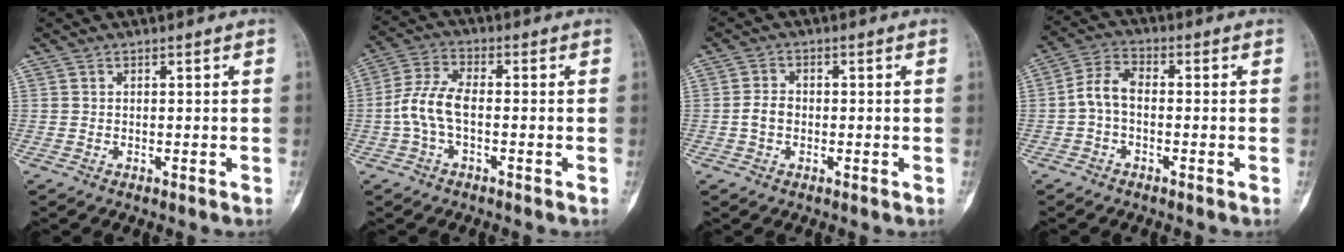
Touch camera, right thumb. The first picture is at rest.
{"total": 7.3, "force": [-1.3, 3.5, 6.3], "torque": [-0.145, 0.022, -0.030]}
{"total": 3.0, "force": [-0.6, 2.3, 1.9], "torque": [-0.032, 0.010, -0.016]}
{"total": 5.5, "force": [-0.9, 3.2, 4.4], "torque": [-0.086, 0.022, -0.029]}